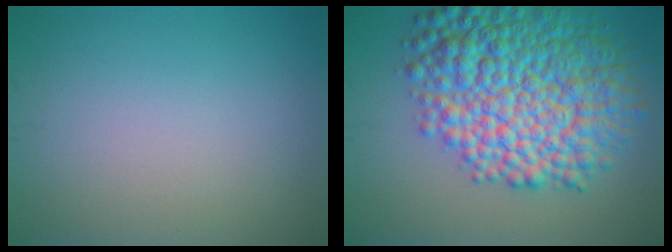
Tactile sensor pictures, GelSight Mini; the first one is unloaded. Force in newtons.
{"total": 12.1, "press": 12.1, "slide": 0.0}